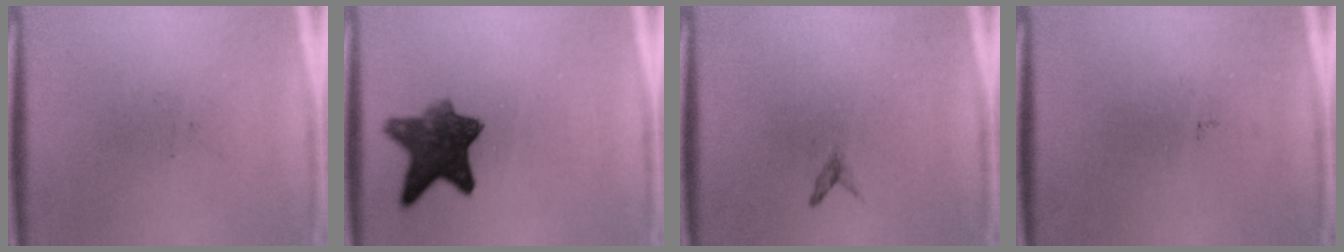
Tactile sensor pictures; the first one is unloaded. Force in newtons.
{"total": 8.4}
{"total": 0.7}
{"total": 0.0}